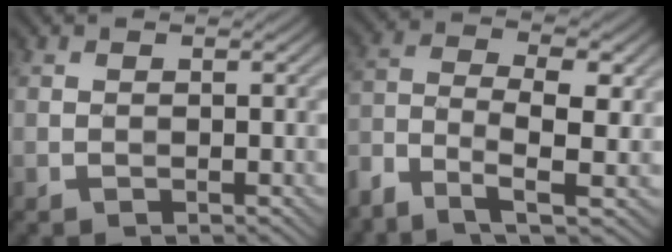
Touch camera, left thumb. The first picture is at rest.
{"total": 7.5, "force": [-3.7, 2.9, 5.9], "torque": [-0.119, 0.000, -0.083]}